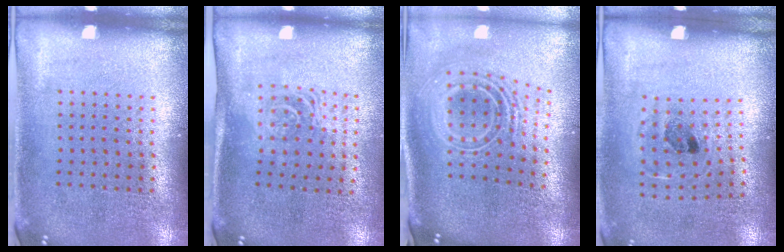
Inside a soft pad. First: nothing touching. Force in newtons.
{"total": 1.6, "press": 1.3, "slide": 1.0}
{"total": 2.7, "press": 1.8, "slide": 1.9}
{"total": 1.1, "press": 0.8, "slide": 0.7}